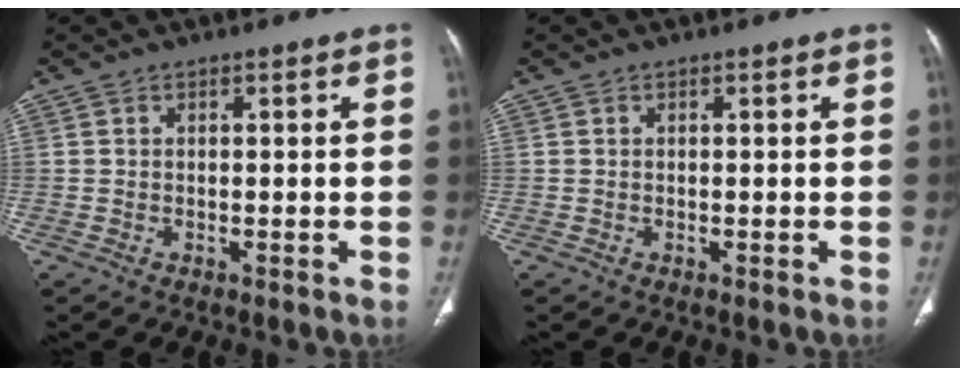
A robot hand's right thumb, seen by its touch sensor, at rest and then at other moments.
{"total": 0.0}